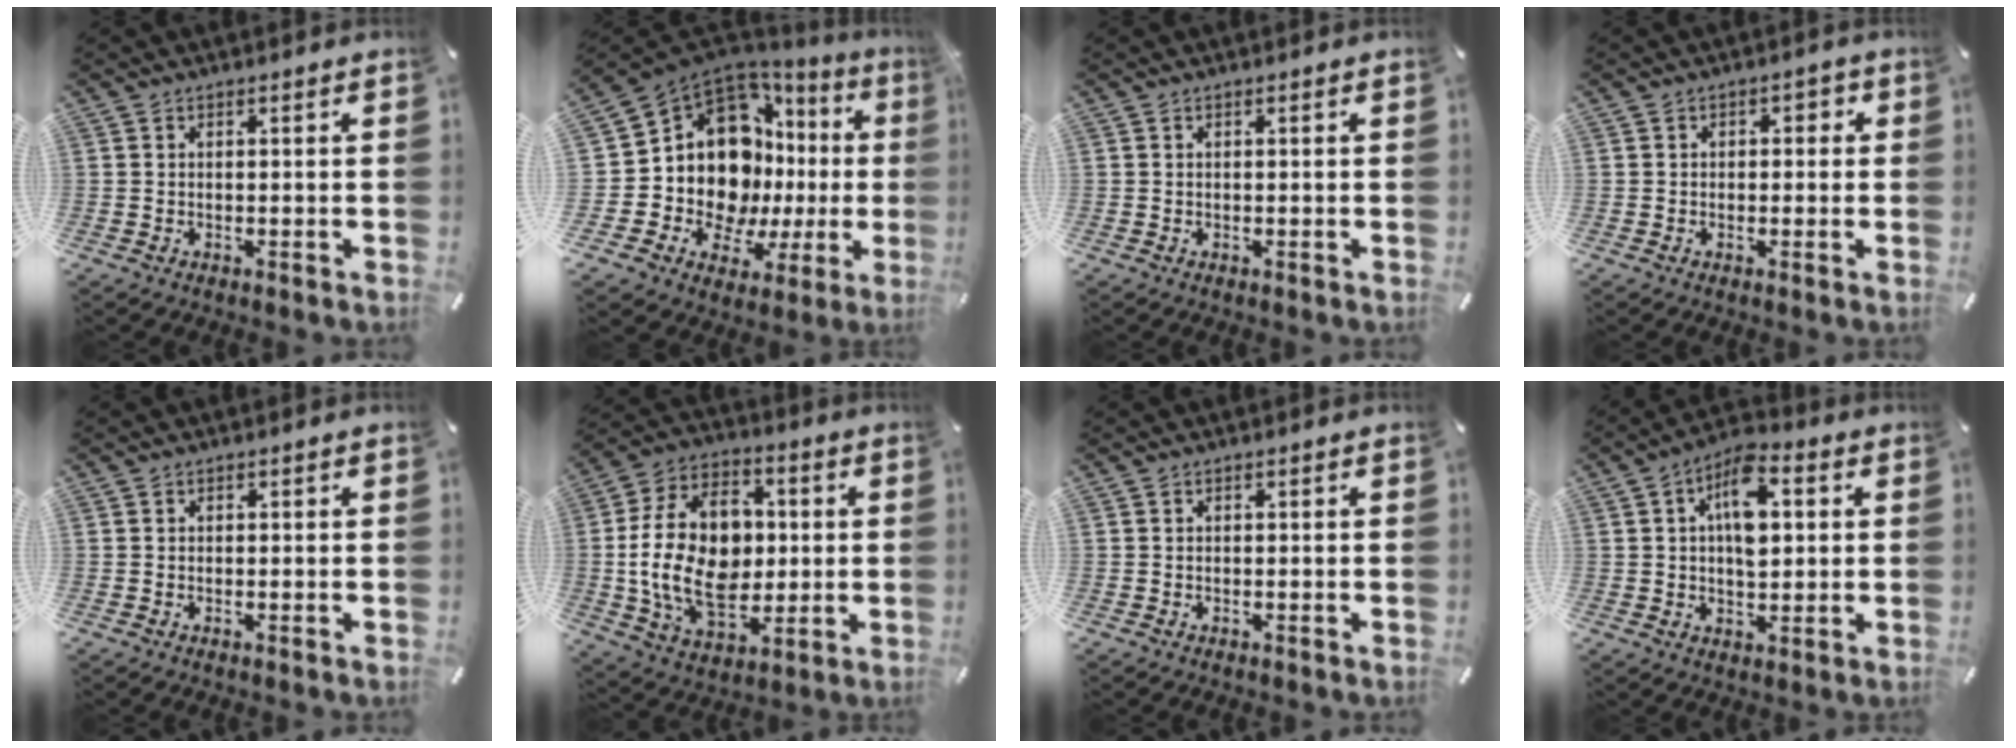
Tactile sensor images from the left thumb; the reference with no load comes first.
{"total": 16.6, "force": [2.6, 12.5, 10.6], "torque": [-0.201, -0.059, 0.057]}
{"total": 0.0}
{"total": 1.7, "force": [-0.6, 1.4, 0.8], "torque": [-0.016, 0.011, -0.016]}
{"total": 0.0}
{"total": 21.0, "force": [-0.8, 15.2, 14.5], "torque": [-0.296, 0.004, -0.014]}
{"total": 0.0}
{"total": 10.8, "force": [2.4, 6.1, 8.6], "torque": [-0.130, -0.001, 0.039]}